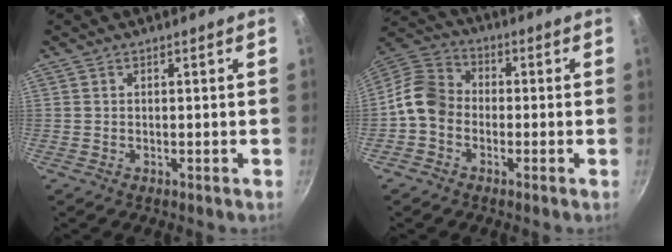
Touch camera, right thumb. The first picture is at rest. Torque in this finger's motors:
{"motor_torque": [0.31, 0.12, 0.05, 0.10, 0.24]}